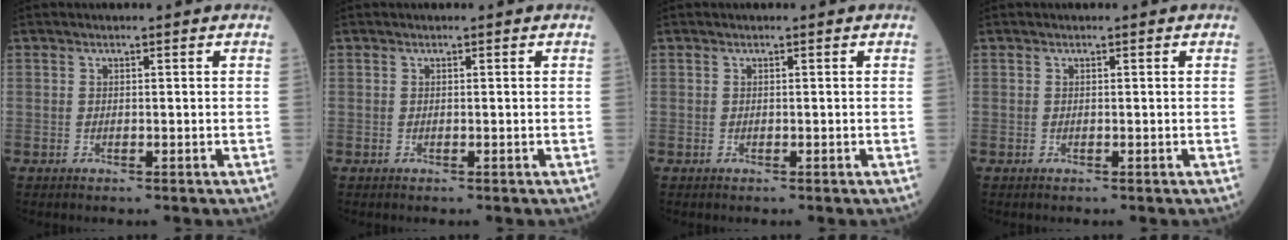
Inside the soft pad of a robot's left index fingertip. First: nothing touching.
{"total": 0.0}
{"total": 0.0}
{"total": 0.0}